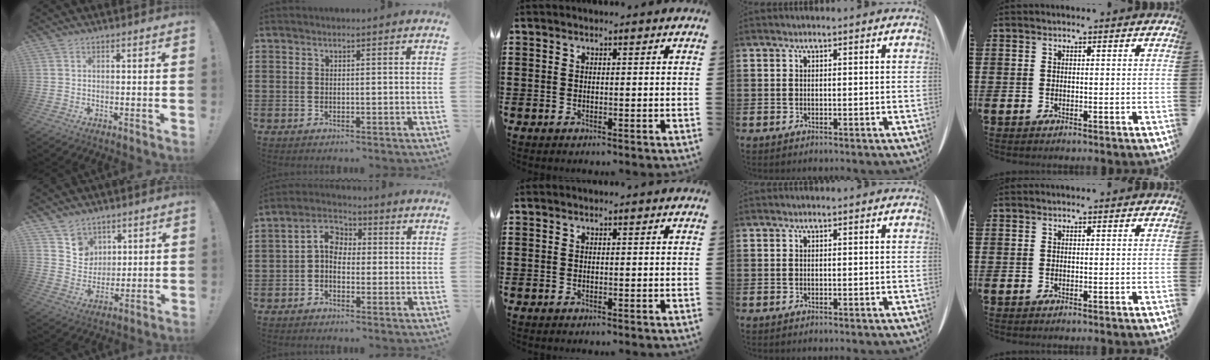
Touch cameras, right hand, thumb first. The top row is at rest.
{"thumb": {"total": 7.5, "force": [5.0, 5.6, 0.2], "torque": [-0.006, -0.047, 0.098]}, "index": {"total": 4.8, "force": [-0.2, 3.5, 3.2], "torque": [-0.084, 0.010, -0.012]}}